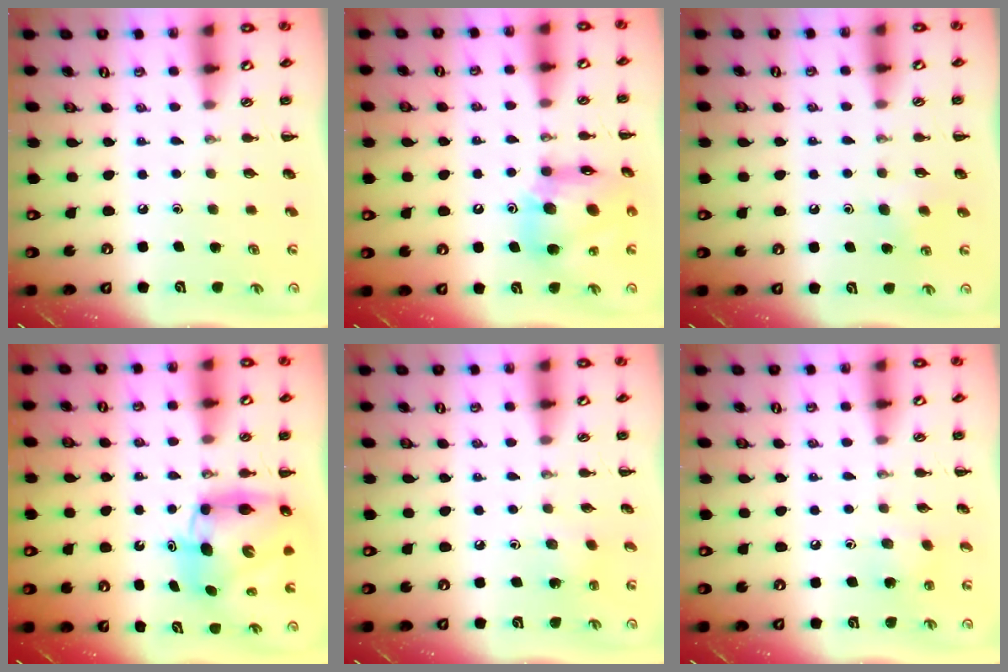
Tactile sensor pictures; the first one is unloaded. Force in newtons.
{"total": 15.7, "press": 15.3, "slide": 3.4}
{"total": 6.0, "press": 5.8, "slide": 1.7}
{"total": 9.7, "press": 9.3, "slide": 2.8}
{"total": 1.6, "press": 1.4, "slide": 0.7}
{"total": 2.8, "press": 2.7, "slide": 0.6}